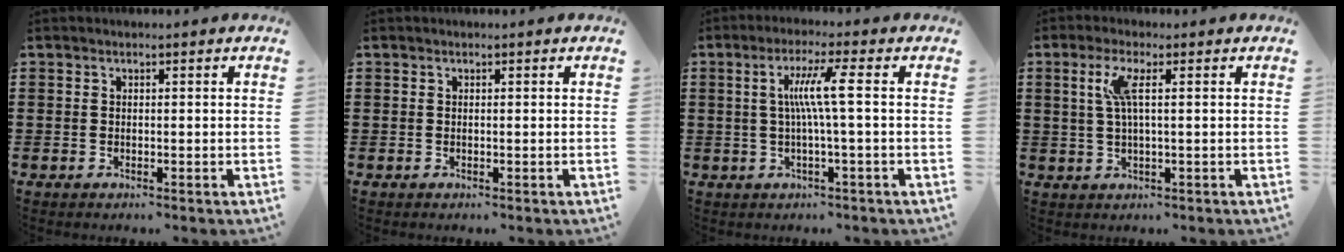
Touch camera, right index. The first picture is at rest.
{"total": 0.0}
{"total": 6.3, "force": [0.3, -0.3, 6.3], "torque": [-0.119, -0.001, -0.003]}
{"total": 4.2, "force": [0.9, 0.5, 4.1], "torque": [-0.097, -0.004, 0.008]}